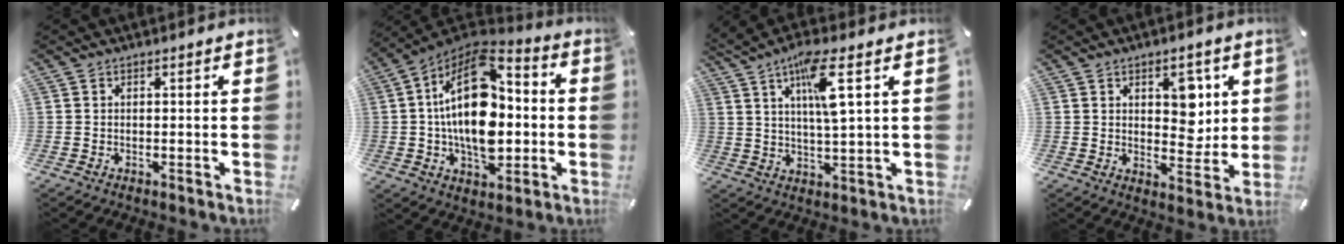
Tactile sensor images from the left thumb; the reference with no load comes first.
{"total": 21.8, "force": [0.3, 13.4, 17.2], "torque": [-0.311, -0.005, 0.005]}
{"total": 9.7, "force": [4.2, 1.2, 8.6], "torque": [-0.160, -0.006, 0.069]}
{"total": 7.9, "force": [2.2, 5.6, 5.1], "torque": [-0.040, -0.013, 0.029]}